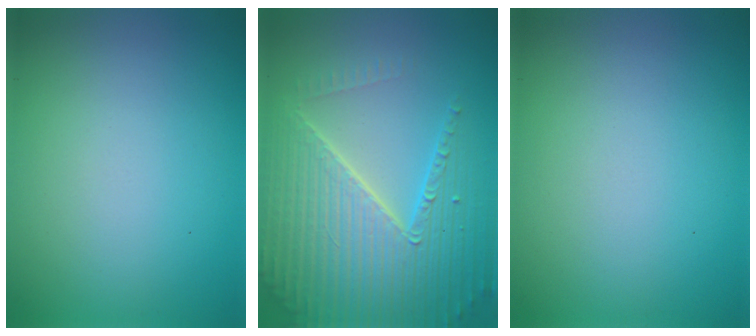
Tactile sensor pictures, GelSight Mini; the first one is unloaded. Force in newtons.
{"total": 6.4, "press": 6.2, "slide": 1.5}
{"total": 0.0}